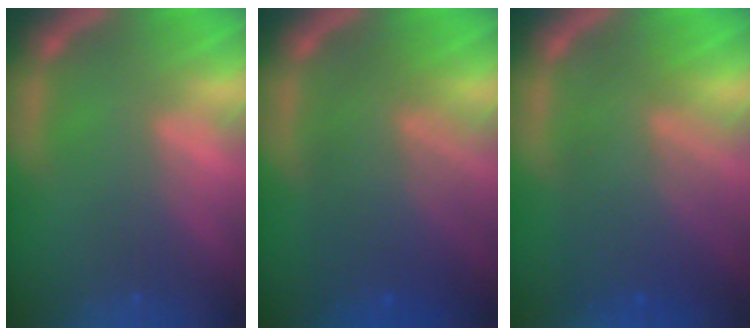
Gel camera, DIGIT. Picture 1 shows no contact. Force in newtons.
{"total": 7.5}
{"total": 7.1}